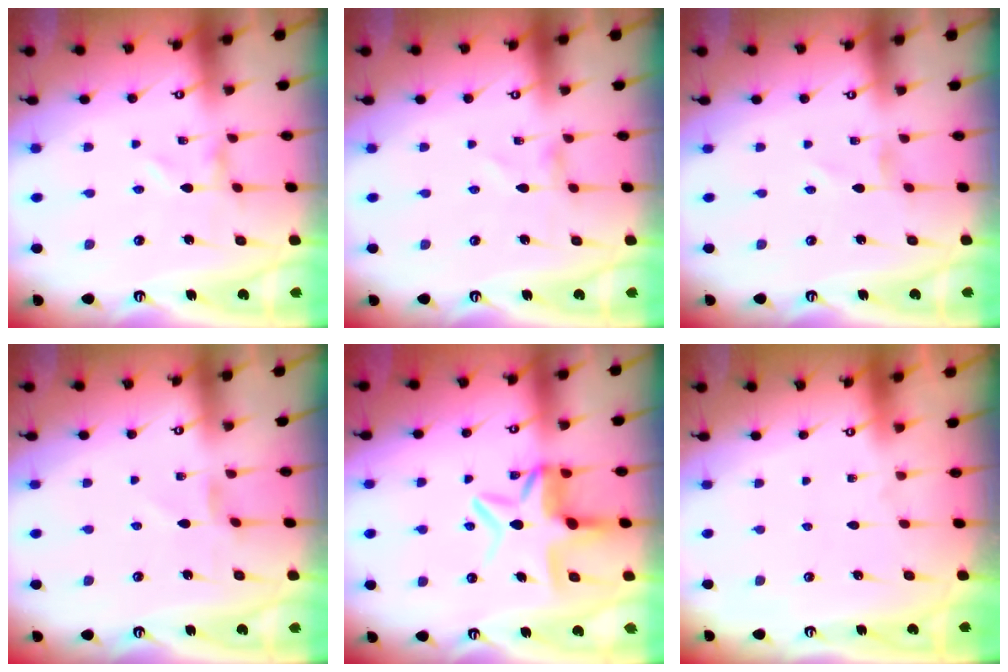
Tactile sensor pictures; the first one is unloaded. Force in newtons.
{"total": 0.0}
{"total": 0.0}
{"total": 1.7, "press": 1.7, "slide": 0.4}
{"total": 8.9, "press": 8.6, "slide": 2.2}
{"total": 1.8, "press": 1.8, "slide": 0.2}